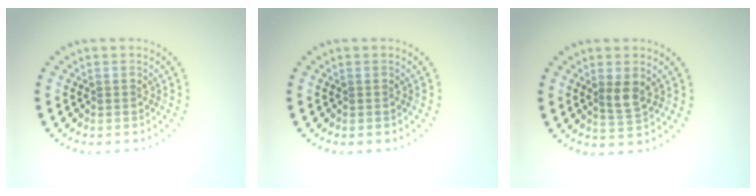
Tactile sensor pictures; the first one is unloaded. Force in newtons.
{"total": 0.0}
{"total": 2.0, "press": 1.8, "slide": 0.9}